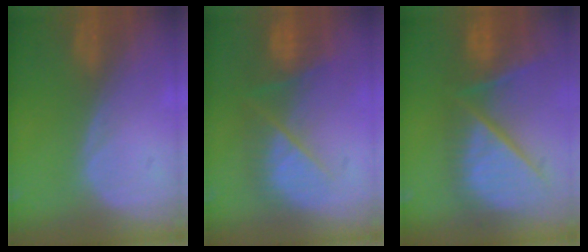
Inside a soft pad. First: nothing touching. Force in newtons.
{"total": 8.5, "press": 7.5, "slide": 4.1}
{"total": 12.9, "press": 10.7, "slide": 7.2}